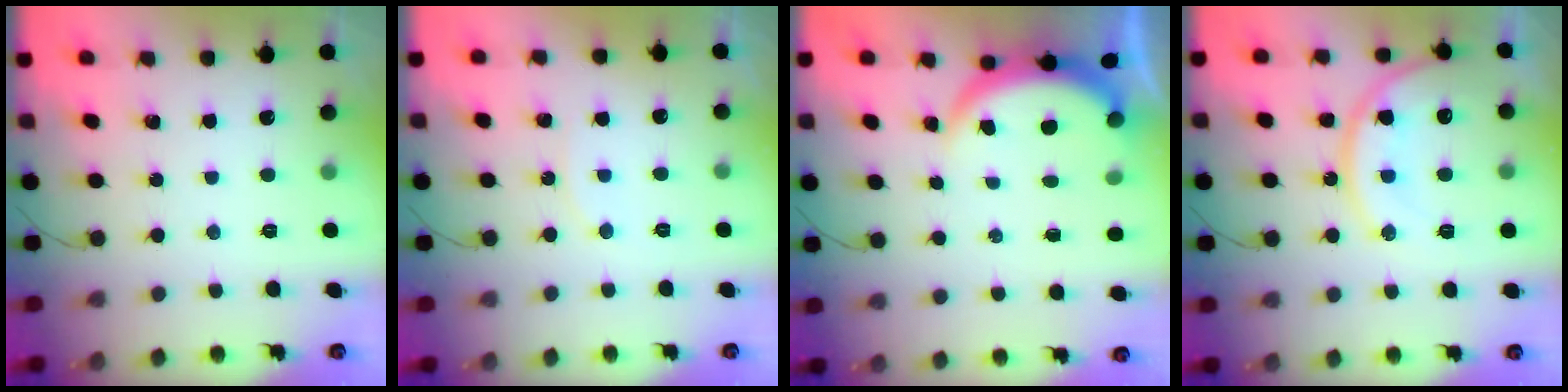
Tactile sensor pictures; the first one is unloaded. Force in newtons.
{"total": 3.4, "press": 3.4, "slide": 0.6}
{"total": 3.7, "press": 3.7, "slide": 0.1}
{"total": 14.9, "press": 14.9, "slide": 1.0}